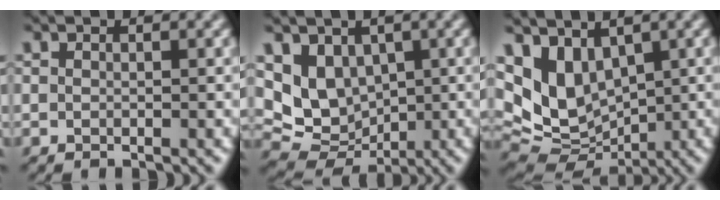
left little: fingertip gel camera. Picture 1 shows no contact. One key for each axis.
{"total": 6.6, "fx": 1.6, "fy": 5.2, "fz": 3.9, "tx": -0.075, "ty": -0.015, "tz": 0.038}
{"total": 7.6, "fx": 2.2, "fy": 5.1, "fz": 5.2, "tx": -0.108, "ty": -0.007, "tz": 0.059}